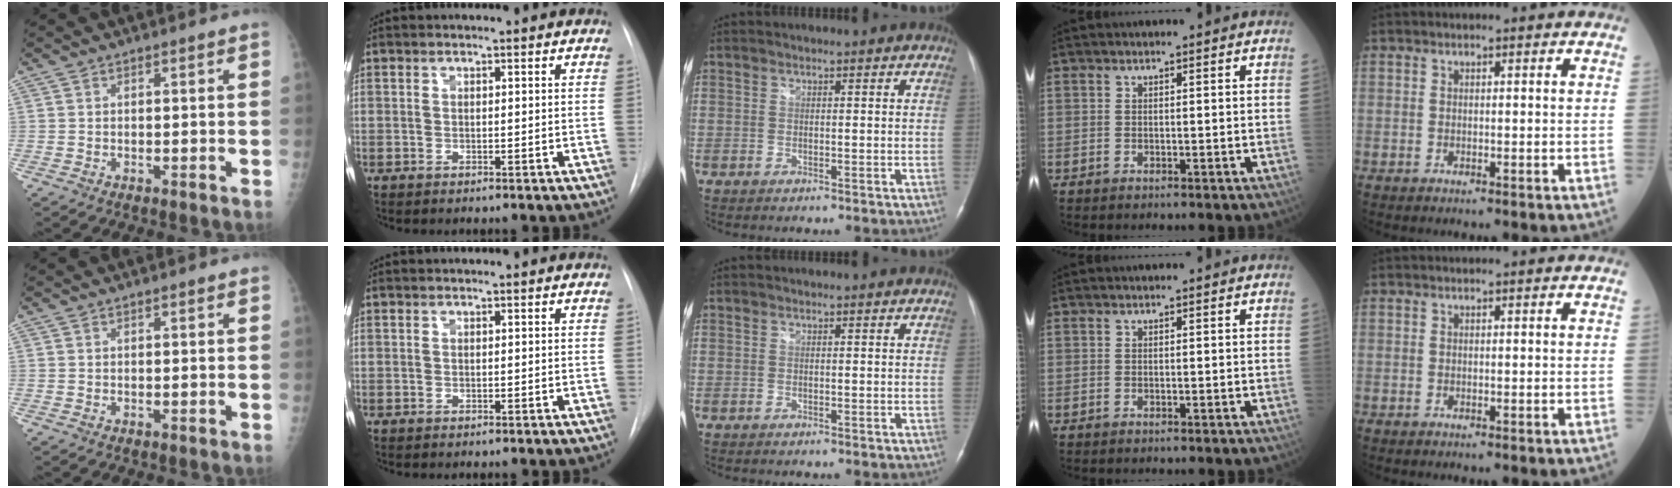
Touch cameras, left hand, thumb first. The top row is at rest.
{}